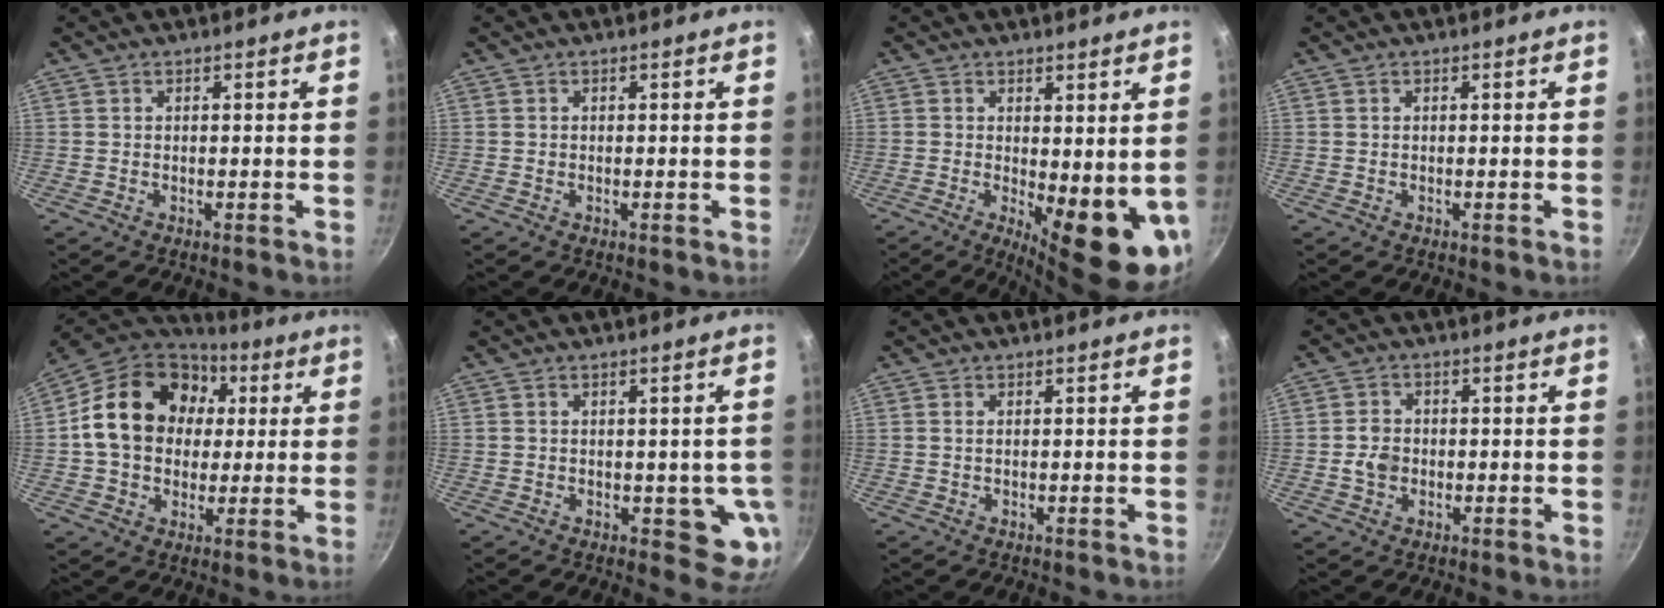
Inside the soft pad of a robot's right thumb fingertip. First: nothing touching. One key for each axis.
{"total": 0.0}
{"total": 11.3, "fx": -0.3, "fy": 4.1, "fz": 10.5, "tx": -0.118, "ty": -0.020, "tz": 0.007}
{"total": 0.0}
{"total": 20.5, "fx": 3.5, "fy": 15.9, "fz": 12.4, "tx": -0.195, "ty": 0.028, "tz": 0.048}
{"total": 6.0, "fx": -0.6, "fy": 3.4, "fz": 4.8, "tx": -0.034, "ty": -0.007, "tz": -0.004}
{"total": 0.6, "fx": 0.1, "fy": 0.3, "fz": 0.5, "tx": -0.009, "ty": 0.001, "tz": 0.002}
{"total": 3.9, "fx": -0.7, "fy": 3.2, "fz": 2.1, "tx": -0.026, "ty": 0.009, "tz": -0.015}